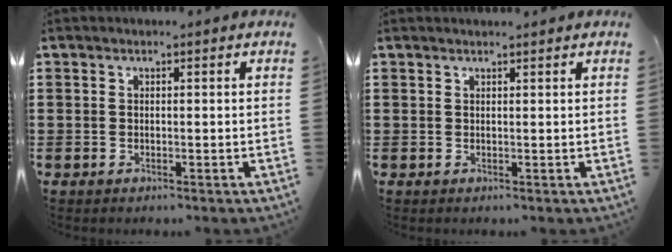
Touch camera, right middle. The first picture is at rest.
{"total": 0.9, "force": [0.8, -0.3, 0.2], "torque": [-0.004, -0.004, 0.017]}